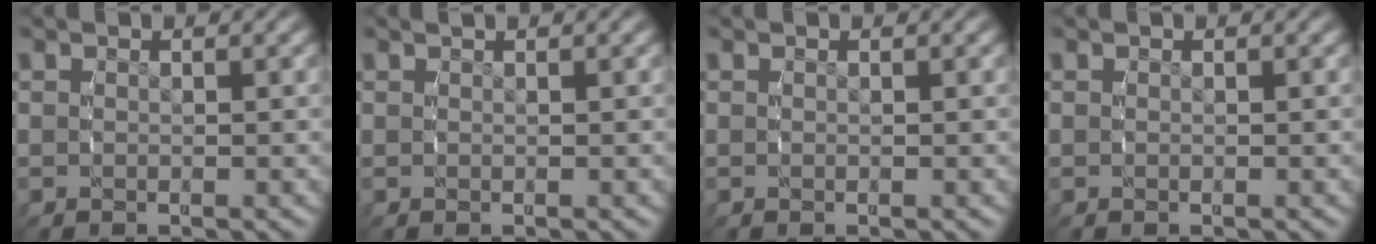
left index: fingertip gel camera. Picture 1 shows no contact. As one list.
[{"total": 0.6, "force": [0.4, -0.3, 0.1], "torque": [0.004, 0.003, 0.008]}, {"total": 0.0}, {"total": 0.0}]